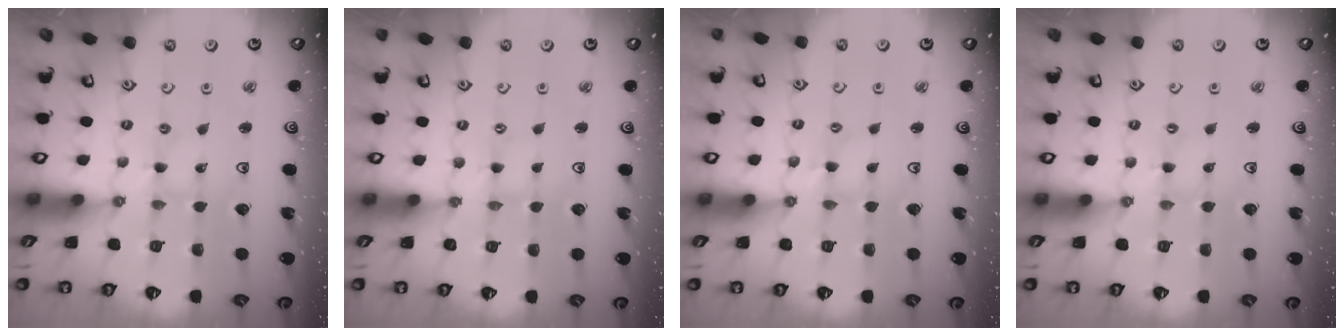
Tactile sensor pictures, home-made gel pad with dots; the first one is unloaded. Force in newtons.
{"total": 0.0}
{"total": 3.0, "press": 3.0, "slide": 0.4}
{"total": 0.0}